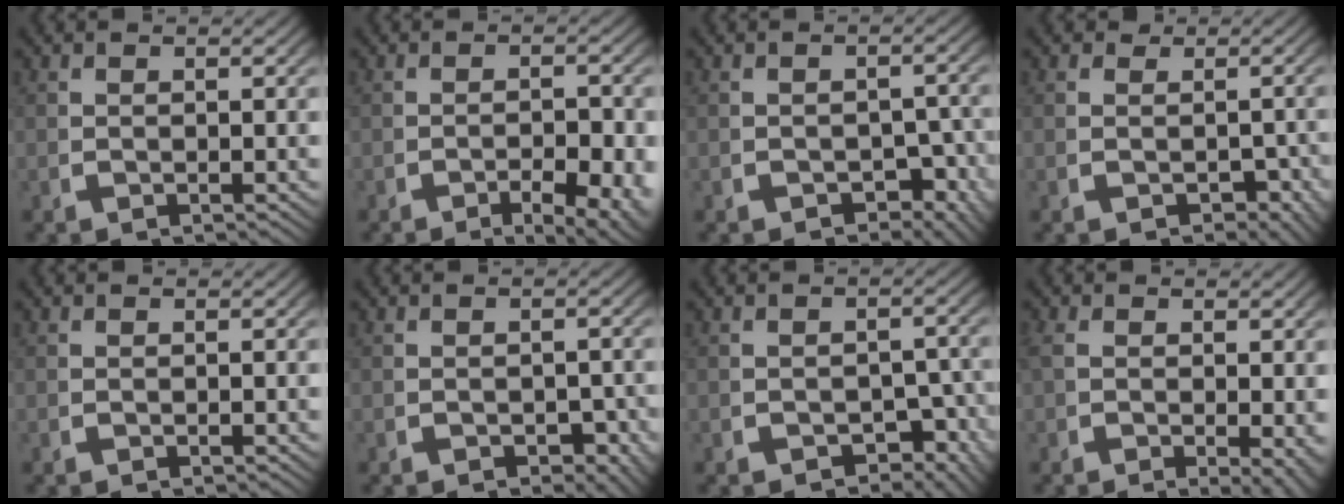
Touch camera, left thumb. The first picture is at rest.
{"total": 5.9, "force": [-2.7, 2.5, 4.5], "torque": [-0.069, -0.023, -0.035]}
{"total": 3.1, "force": [-1.8, 2.0, 1.7], "torque": [-0.020, -0.016, -0.025]}
{"total": 2.1, "force": [-0.4, 1.8, 0.9], "torque": [-0.006, -0.012, -0.006]}
{"total": 0.0}
{"total": 1.8, "force": [-0.8, 1.3, 1.1], "torque": [-0.015, -0.012, -0.012]}
{"total": 3.8, "force": [-2.1, 2.3, 2.2], "torque": [-0.027, -0.022, -0.027]}
{"total": 2.9, "force": [-0.4, 1.2, 2.6], "torque": [-0.042, -0.018, 0.005]}